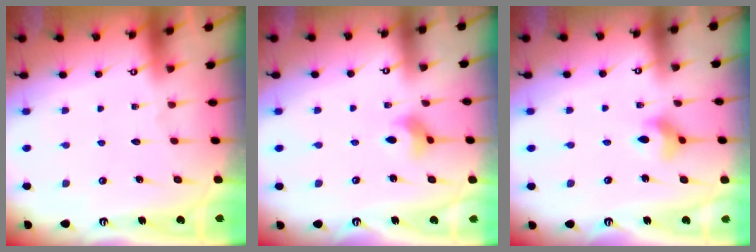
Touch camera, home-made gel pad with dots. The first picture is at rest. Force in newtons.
{"total": 3.9, "press": 3.9, "slide": 0.6}
{"total": 6.7, "press": 6.5, "slide": 1.6}